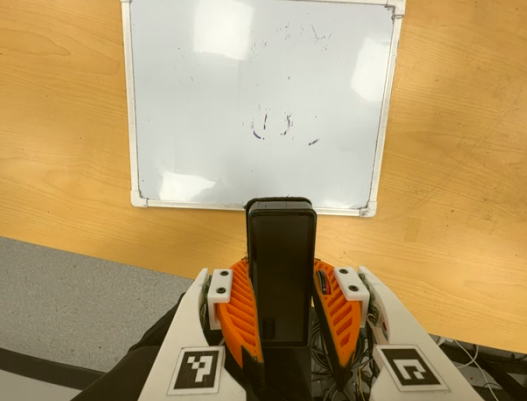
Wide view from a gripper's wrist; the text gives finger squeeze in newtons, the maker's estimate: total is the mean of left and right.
{"total": 9.6, "left": 7.8, "right": 11.3}